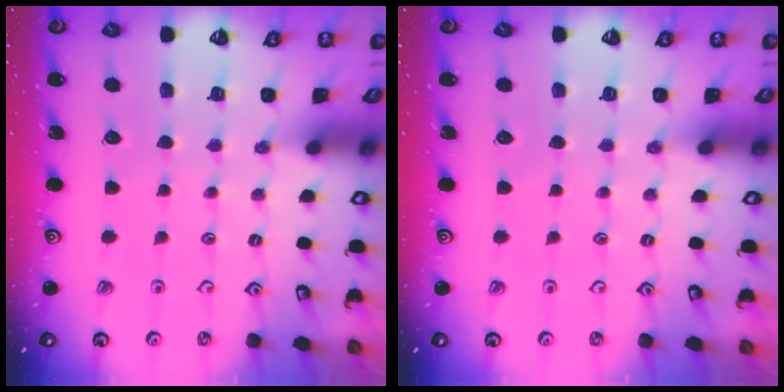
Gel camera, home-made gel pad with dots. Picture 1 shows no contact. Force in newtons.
{"total": 0.0}